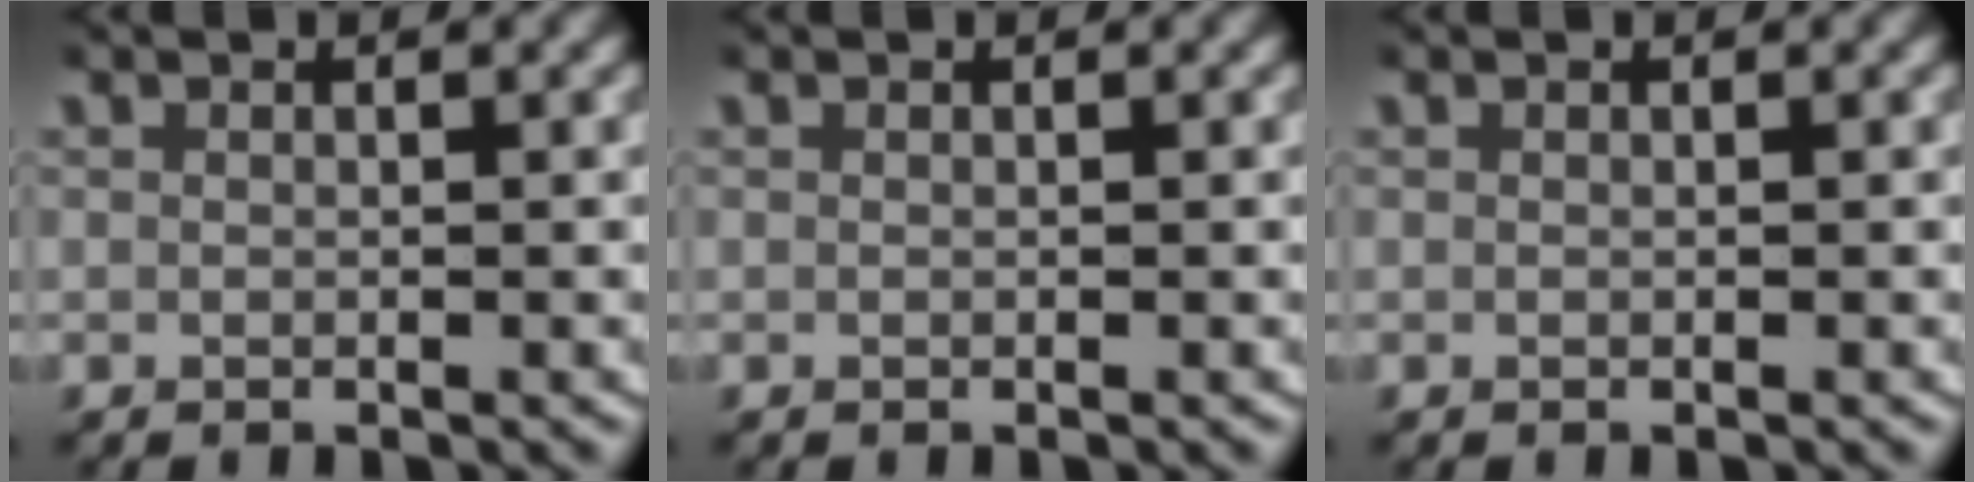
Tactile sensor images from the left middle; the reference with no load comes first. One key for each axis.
{"total": 0.0}
{"total": 0.0}